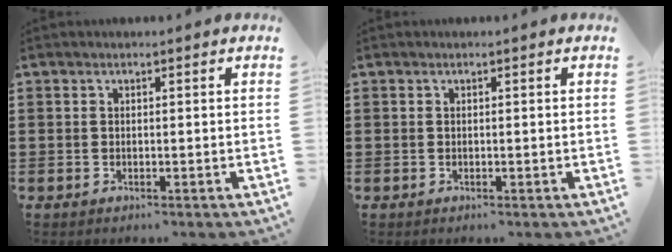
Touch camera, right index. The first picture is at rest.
{"total": 0.0}